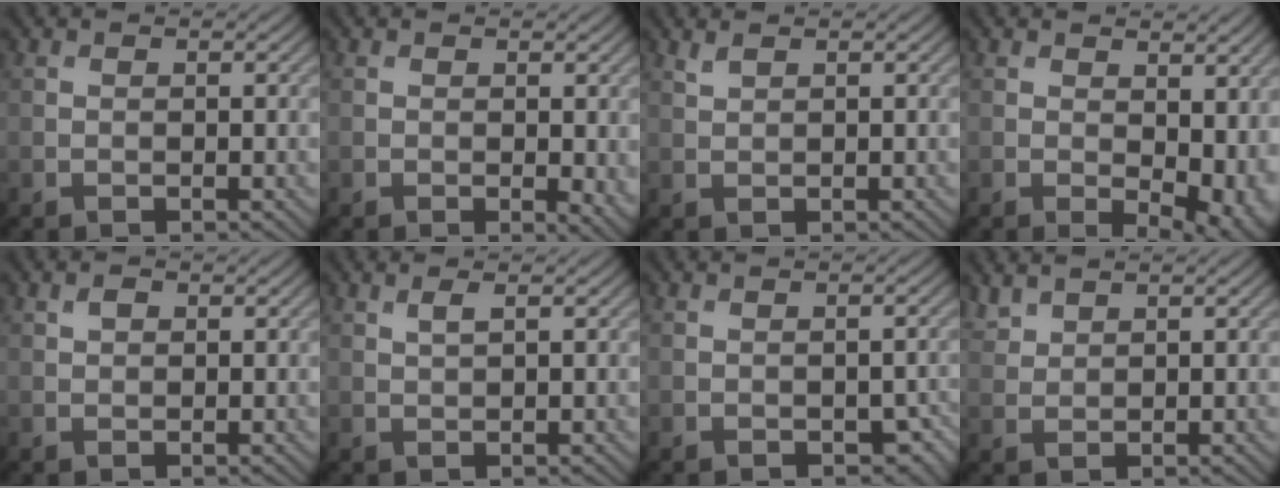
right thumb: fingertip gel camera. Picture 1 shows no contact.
{"total": 2.1, "force": [-0.1, 0.9, 1.9], "torque": [-0.021, -0.008, 0.002]}
{"total": 1.0, "force": [0.9, 0.2, 0.5], "torque": [-0.017, 0.002, 0.021]}
{"total": 7.8, "force": [0.2, 4.4, 6.4], "torque": [-0.082, -0.016, 0.020]}
{"total": 1.0, "force": [0.5, 0.6, 0.6], "torque": [-0.012, 0.001, 0.007]}
{"total": 1.2, "force": [0.7, 0.2, 1.0], "torque": [-0.025, 0.003, 0.015]}
{"total": 3.2, "force": [-1.3, 1.9, 2.1], "torque": [-0.027, -0.013, -0.008]}
{"total": 2.1, "force": [1.8, 0.7, 0.6], "torque": [-0.019, 0.004, 0.046]}